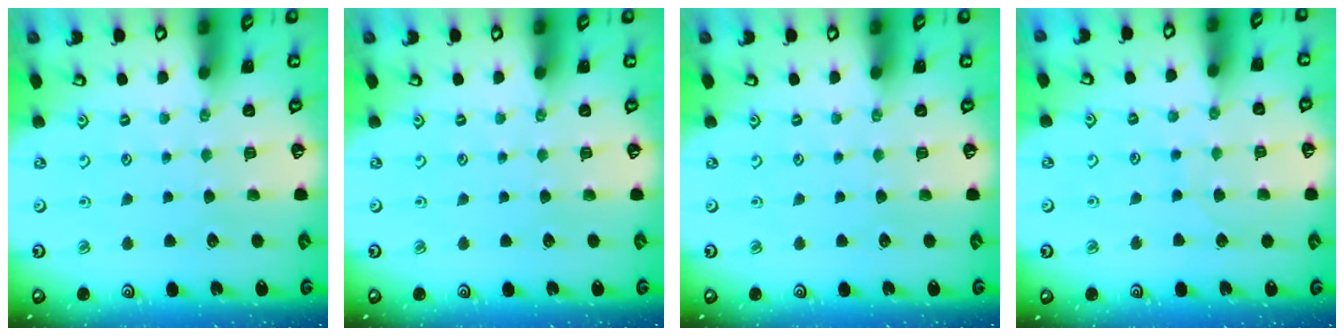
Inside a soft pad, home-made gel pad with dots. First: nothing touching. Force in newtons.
{"total": 0.0}
{"total": 0.0}
{"total": 5.6, "press": 5.6, "slide": 0.1}